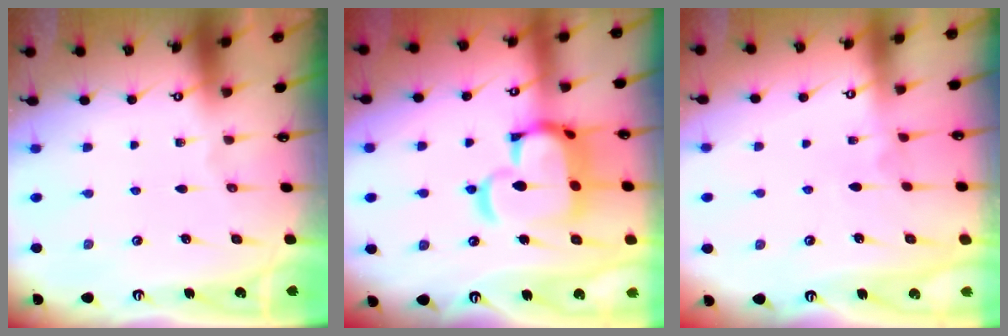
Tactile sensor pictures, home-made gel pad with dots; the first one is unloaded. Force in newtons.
{"total": 14.6, "press": 14.4, "slide": 1.8}
{"total": 3.9, "press": 3.9, "slide": 0.3}